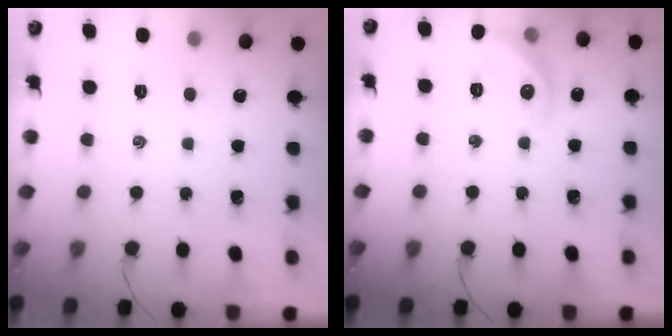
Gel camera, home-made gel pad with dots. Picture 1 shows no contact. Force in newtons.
{"total": 9.8, "press": 9.8, "slide": 0.2}